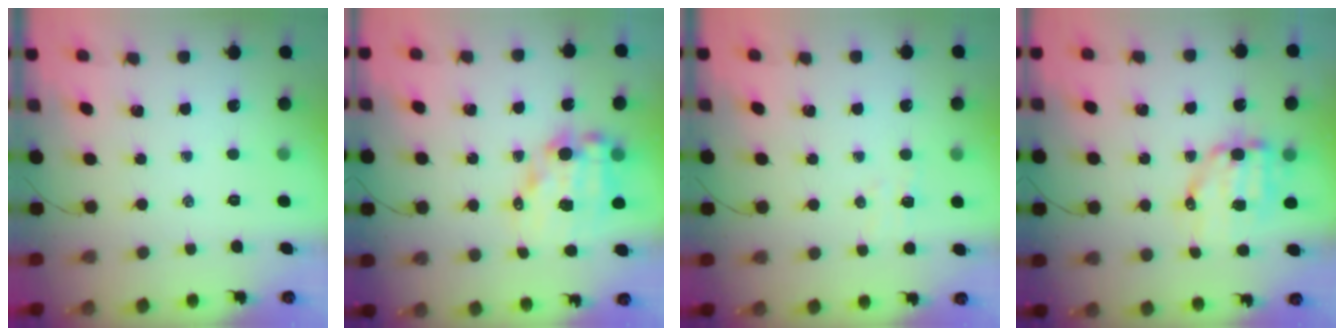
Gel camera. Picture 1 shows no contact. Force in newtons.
{"total": 11.0, "press": 10.7, "slide": 2.7}
{"total": 3.7, "press": 3.6, "slide": 0.8}
{"total": 9.1, "press": 8.9, "slide": 1.9}